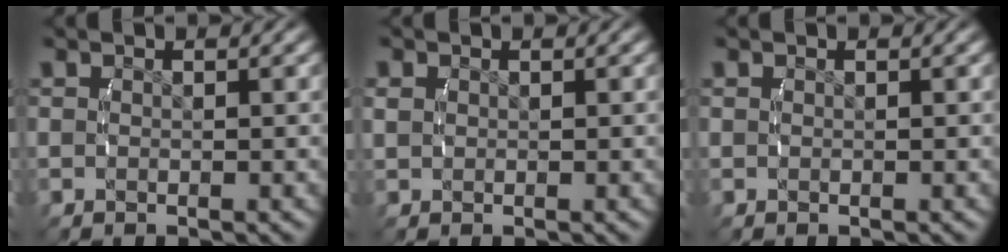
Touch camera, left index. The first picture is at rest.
{"total": 0.6, "force": [0.3, 0.4, 0.4], "torque": [-0.011, -0.004, 0.015]}
{"total": 0.0}